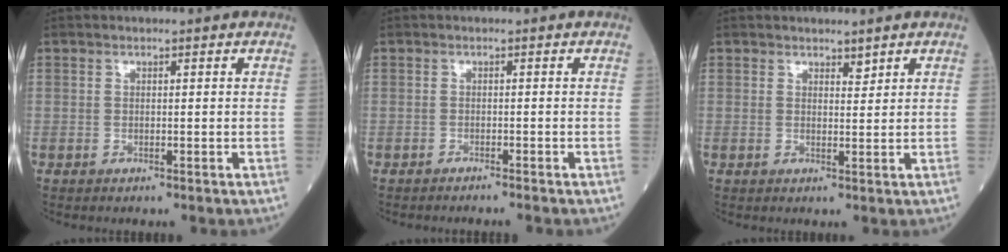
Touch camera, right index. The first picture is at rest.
{"total": 2.4, "force": [-2.2, -0.4, 0.8], "torque": [-0.008, 0.001, -0.026]}
{"total": 1.3, "force": [1.2, 0.3, 0.3], "torque": [-0.008, -0.002, 0.021]}